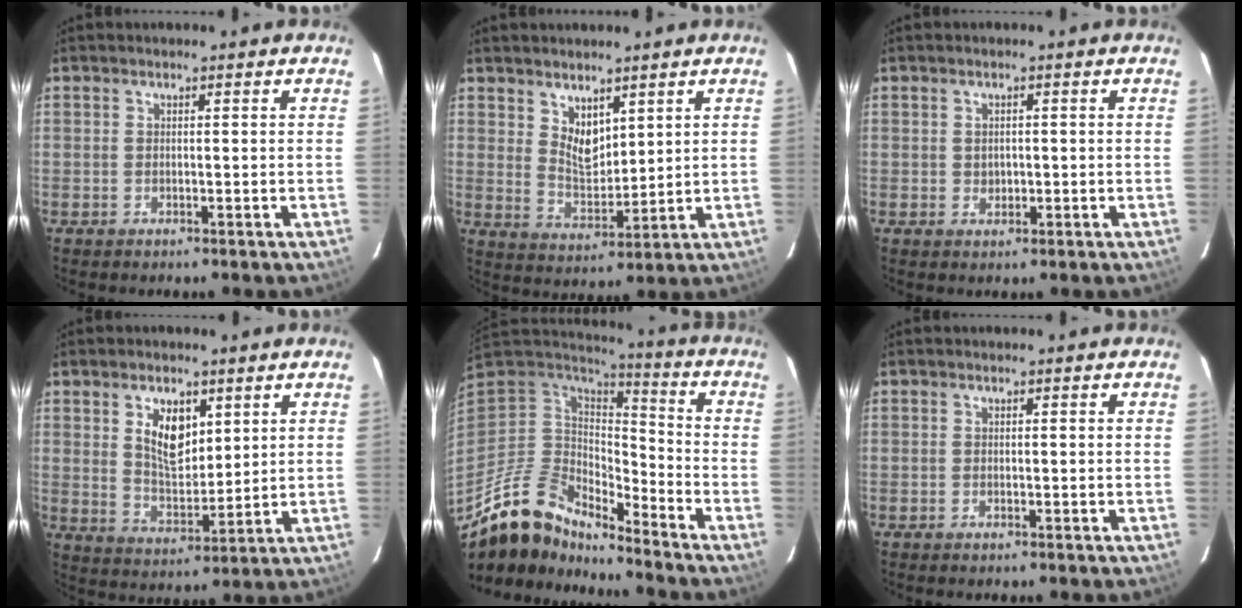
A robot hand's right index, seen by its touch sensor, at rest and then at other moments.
{"total": 6.1, "force": [3.8, 3.3, 3.4], "torque": [-0.050, -0.002, 0.076]}
{"total": 1.8, "force": [-0.1, 1.6, 0.8], "torque": [-0.012, 0.003, 0.000]}
{"total": 8.5, "force": [3.5, 4.7, 6.2], "torque": [-0.107, 0.002, 0.072]}
{"total": 15.7, "force": [-12.8, 6.3, 6.6], "torque": [-0.139, -0.006, -0.244]}
{"total": 0.6, "force": [-0.5, 0.2, 0.2], "torque": [-0.006, -0.001, -0.011]}